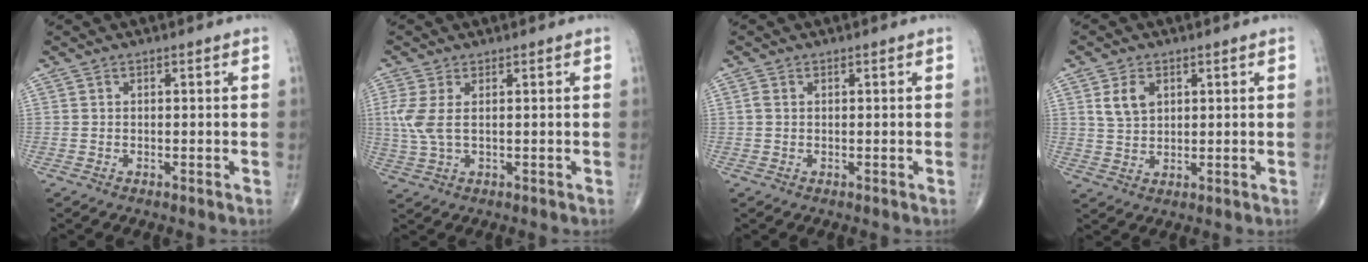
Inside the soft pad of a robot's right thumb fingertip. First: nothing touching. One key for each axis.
{"total": 5.2, "fx": 0.8, "fy": 2.4, "fz": 4.5, "tx": -0.126, "ty": 0.004, "tz": 0.023}
{"total": 0.9, "fx": 0.2, "fy": 0.7, "fz": 0.6, "tx": -0.017, "ty": 0.003, "tz": 0.005}
{"total": 5.0, "fx": 1.9, "fy": 3.4, "fz": 3.2, "tx": -0.050, "ty": -0.009, "tz": 0.040}